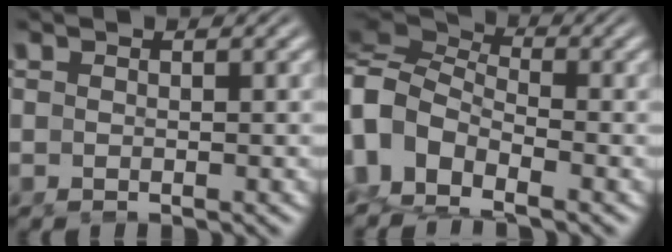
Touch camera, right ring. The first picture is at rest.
{"total": 10.7, "force": [-0.8, 9.3, 5.2], "torque": [-0.147, -0.031, -0.021]}